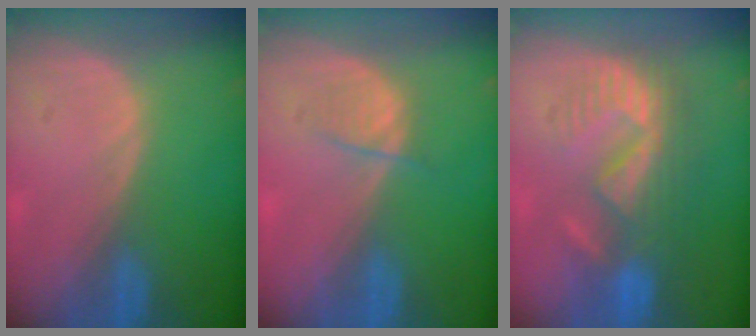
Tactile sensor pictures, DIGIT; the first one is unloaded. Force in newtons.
{"total": 2.1, "press": 2.1, "slide": 0.3}
{"total": 9.0, "press": 8.4, "slide": 3.2}